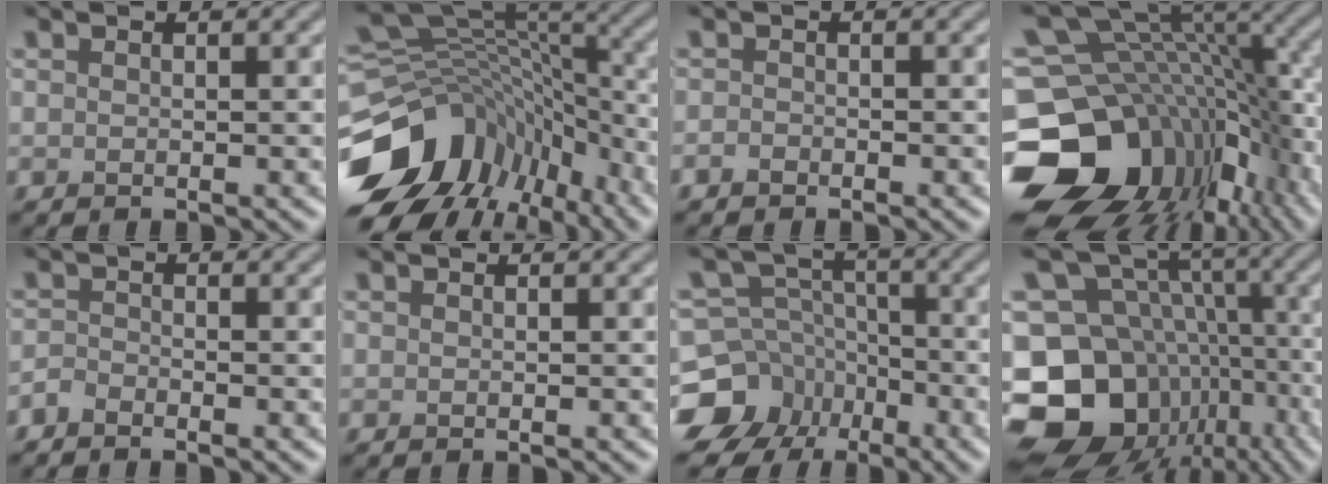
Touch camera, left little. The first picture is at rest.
{"total": 13.8, "force": [-6.0, 9.9, 7.4], "torque": [-0.153, 0.005, -0.092]}
{"total": 0.8, "force": [-0.7, 0.4, 0.2], "torque": [-0.001, -0.003, -0.013]}
{"total": 16.9, "force": [-3.8, 12.5, 10.7], "torque": [-0.232, -0.024, -0.043]}
{"total": 1.2, "force": [-1.1, 0.3, 0.3], "torque": [-0.005, -0.001, -0.027]}
{"total": 0.0}
{"total": 10.7, "force": [-6.2, 8.5, 2.1], "torque": [-0.048, -0.017, -0.122]}
{"total": 15.7, "force": [-6.0, 12.8, 6.9], "torque": [-0.163, -0.001, -0.080]}